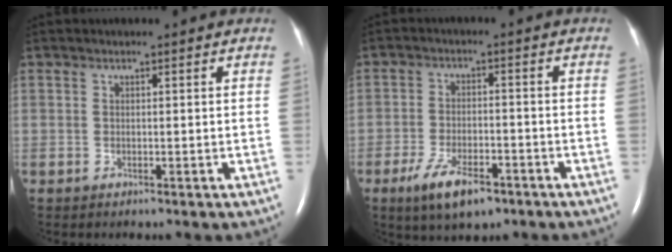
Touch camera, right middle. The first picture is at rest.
{"total": 7.6, "force": [-4.7, 2.8, 5.3], "torque": [-0.105, -0.008, -0.076]}